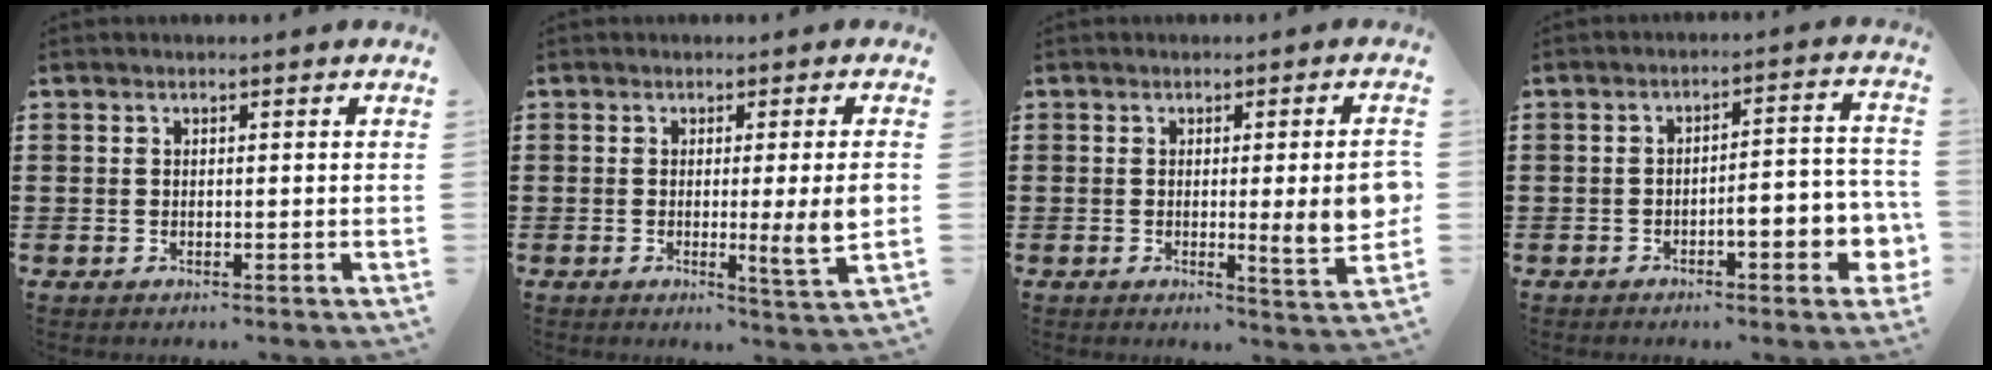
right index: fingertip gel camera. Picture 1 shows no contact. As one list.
[{"total": 6.1, "force": [-0.2, -0.1, 6.1], "torque": [-0.089, -0.023, -0.006]}, {"total": 6.7, "force": [0.0, 0.7, 6.6], "torque": [-0.089, -0.018, -0.003]}, {"total": 5.2, "force": [-2.5, 1.3, 4.4], "torque": [-0.065, -0.006, -0.047]}]